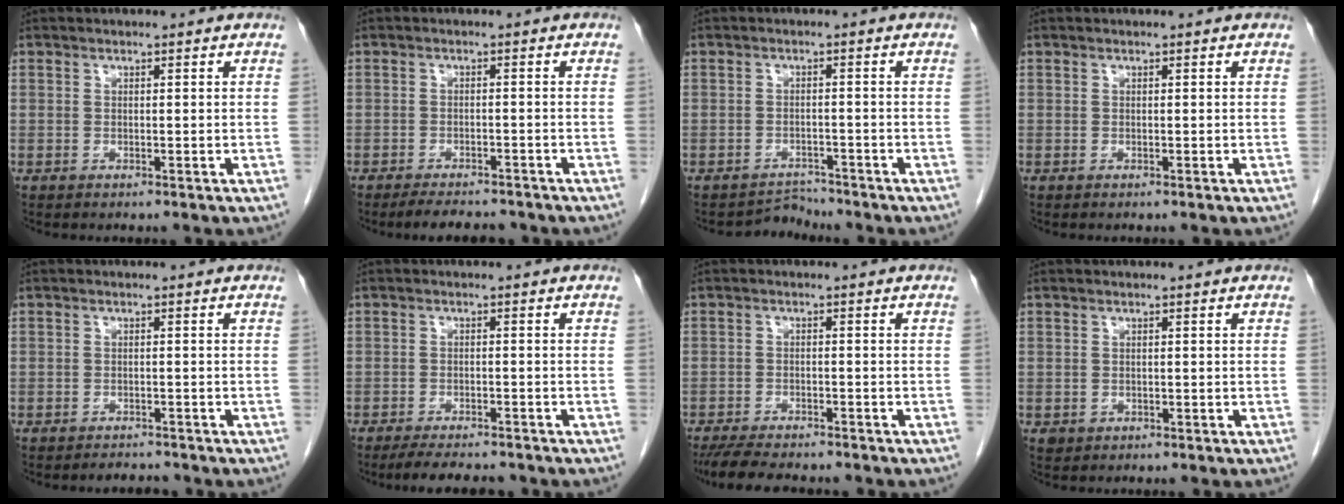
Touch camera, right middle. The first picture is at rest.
{"total": 5.7, "force": [-5.1, 1.6, 2.1], "torque": [-0.033, -0.008, -0.073]}
{"total": 2.6, "force": [-2.3, 0.3, -1.2], "torque": [0.021, -0.002, -0.034]}
{"total": 0.0}
{"total": 2.0, "force": [-1.9, 0.5, 0.1], "torque": [-0.006, -0.006, -0.025]}
{"total": 7.4, "force": [-6.5, 1.6, 3.2], "torque": [-0.049, -0.011, -0.095]}
{"total": 8.8, "force": [-7.7, 1.6, 3.9], "torque": [-0.065, -0.017, -0.118]}
{"total": 1.0, "force": [-0.3, 0.9, 0.2], "torque": [-0.006, 0.003, 0.001]}